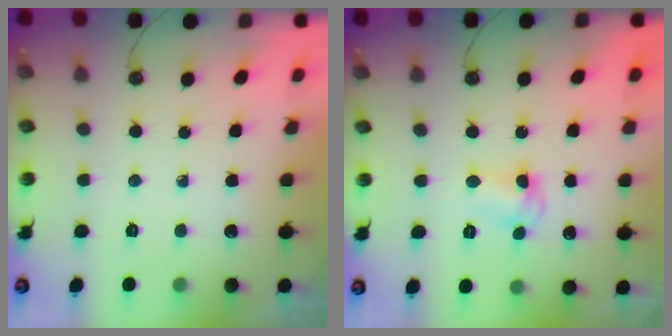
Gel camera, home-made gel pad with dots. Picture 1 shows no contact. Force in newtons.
{"total": 4.8, "press": 4.7, "slide": 0.3}